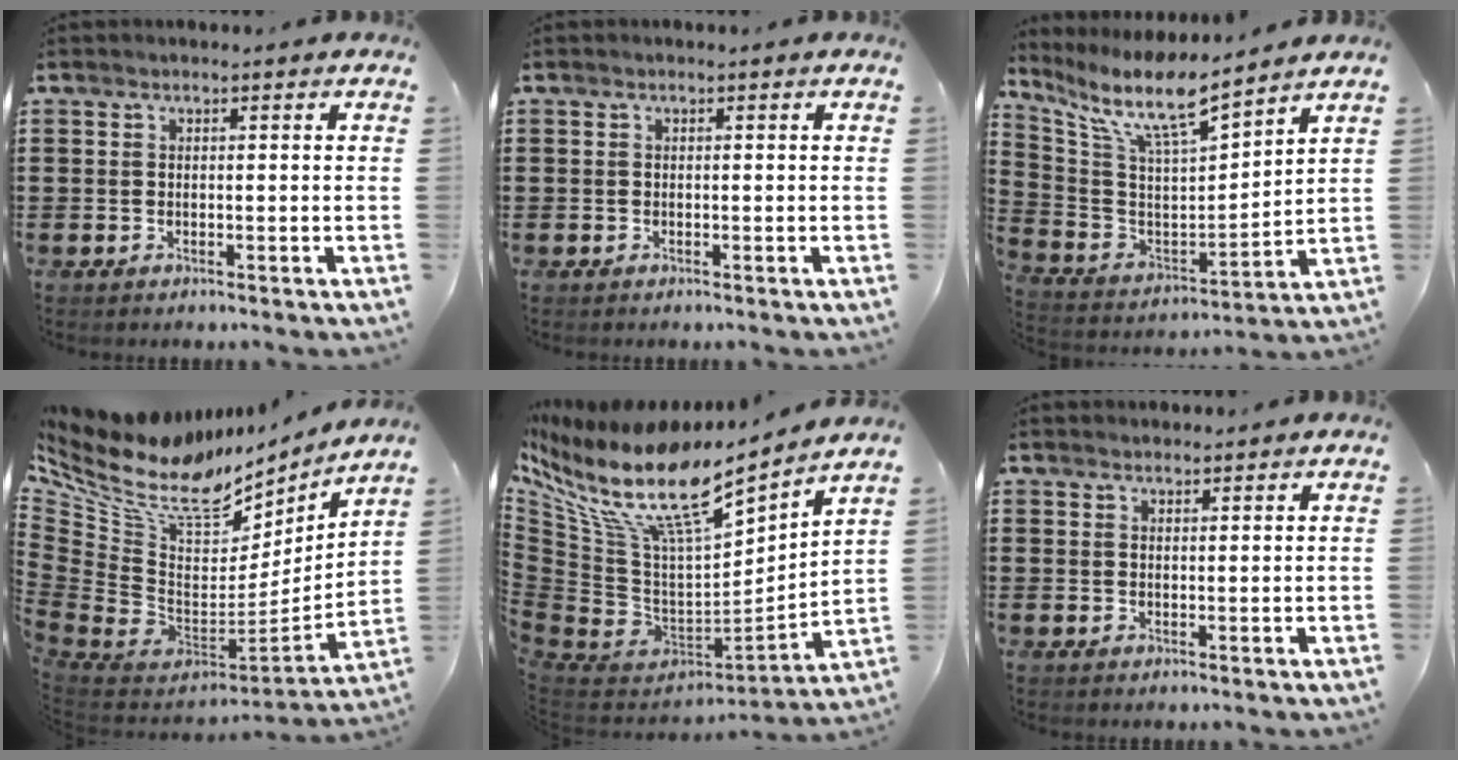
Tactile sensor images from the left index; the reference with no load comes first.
{"total": 0.0}
{"total": 11.0, "force": [8.2, 1.7, 7.0], "torque": [-0.167, -0.059, 0.137]}
{"total": 12.3, "force": [8.3, 6.2, 6.7], "torque": [-0.165, -0.071, 0.142]}
{"total": 14.1, "force": [9.1, 4.3, 9.9], "torque": [-0.222, -0.067, 0.148]}
{"total": 1.3, "force": [1.3, 0.3, 0.1], "torque": [-0.003, 0.002, 0.026]}